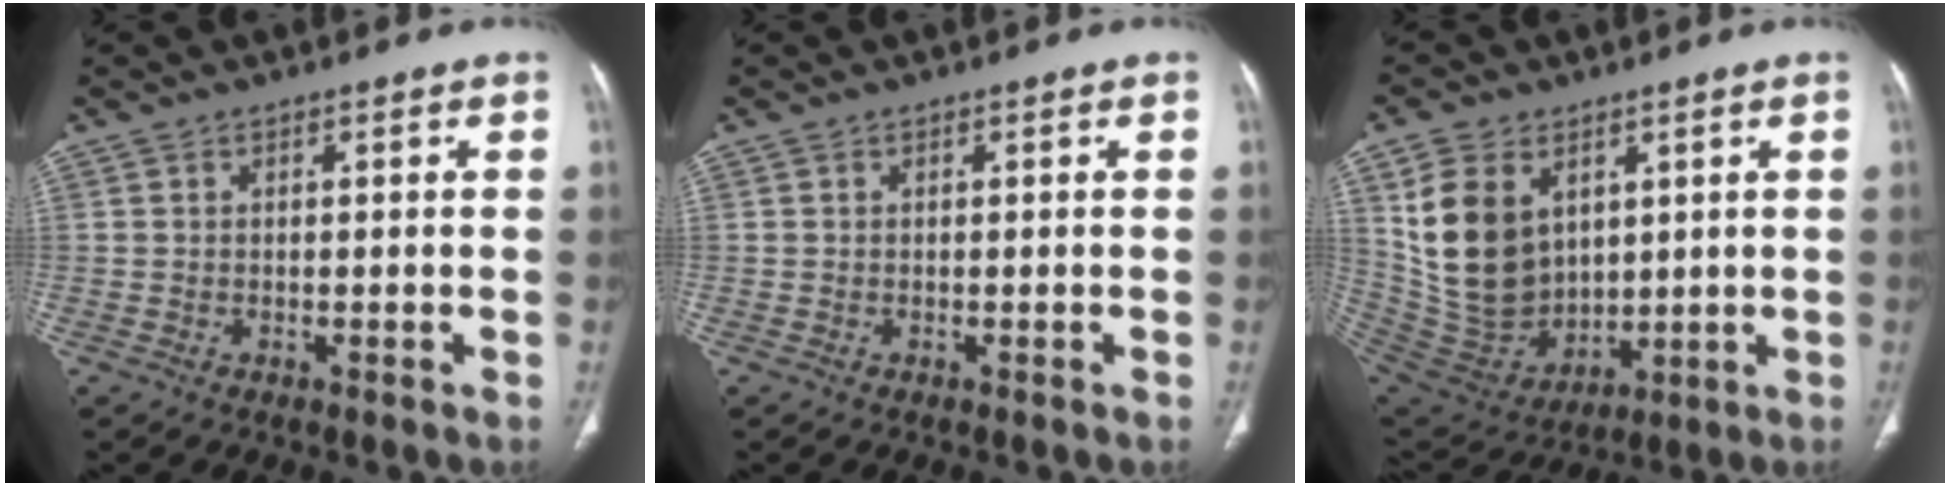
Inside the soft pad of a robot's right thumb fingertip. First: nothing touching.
{"total": 0.0}
{"total": 16.7, "force": [5.2, 11.9, 10.5], "torque": [-0.177, -0.024, 0.130]}